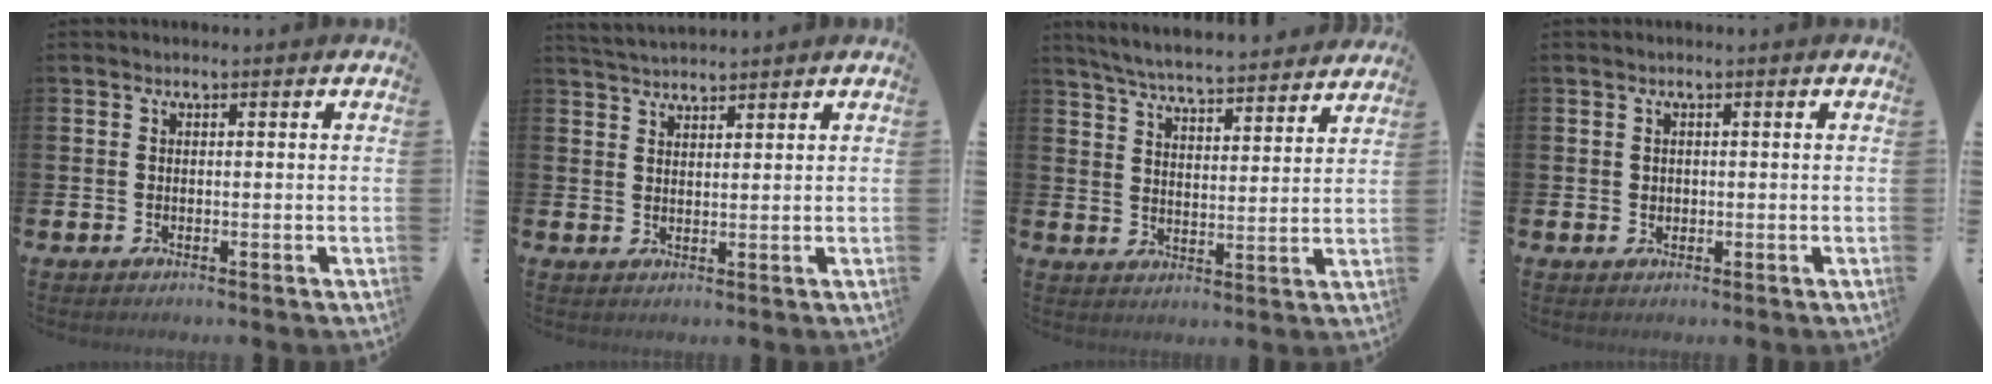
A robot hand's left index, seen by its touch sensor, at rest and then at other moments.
{"total": 3.2, "force": [3.2, 0.3, 0.2], "torque": [-0.007, -0.014, 0.059]}
{"total": 6.1, "force": [6.0, 0.2, 1.1], "torque": [-0.036, -0.046, 0.102]}
{"total": 0.9, "force": [0.5, 0.7, 0.2], "torque": [0.010, 0.000, 0.004]}